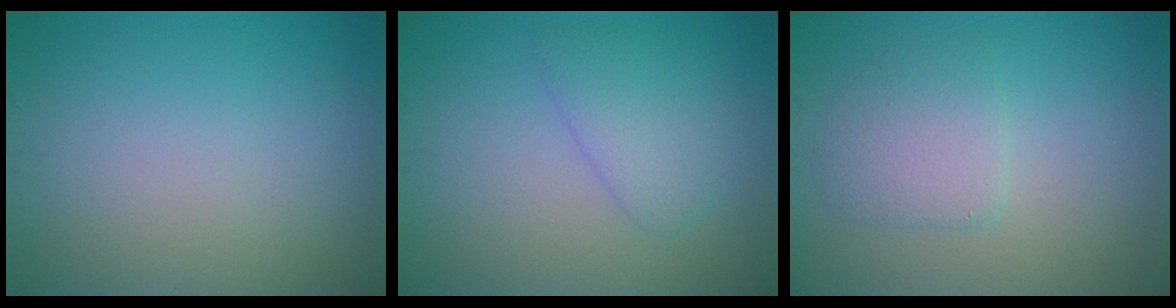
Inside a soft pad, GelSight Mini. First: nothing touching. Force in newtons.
{"total": 3.0, "press": 3.0, "slide": 0.2}
{"total": 2.9, "press": 2.9, "slide": 0.3}